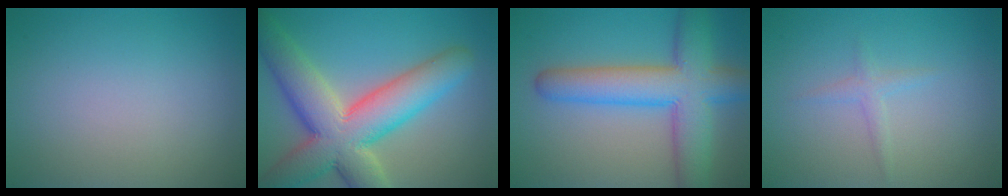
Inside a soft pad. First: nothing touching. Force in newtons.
{"total": 11.1, "press": 11.0, "slide": 0.6}
{"total": 8.5, "press": 8.4, "slide": 0.4}
{"total": 1.2, "press": 1.2, "slide": 0.0}